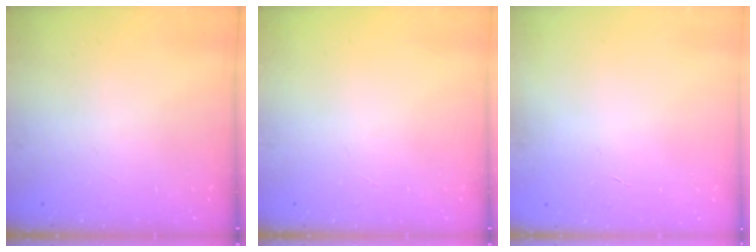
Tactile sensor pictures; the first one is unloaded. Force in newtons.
{"total": 0.0}
{"total": 0.6, "press": 0.6, "slide": 0.2}